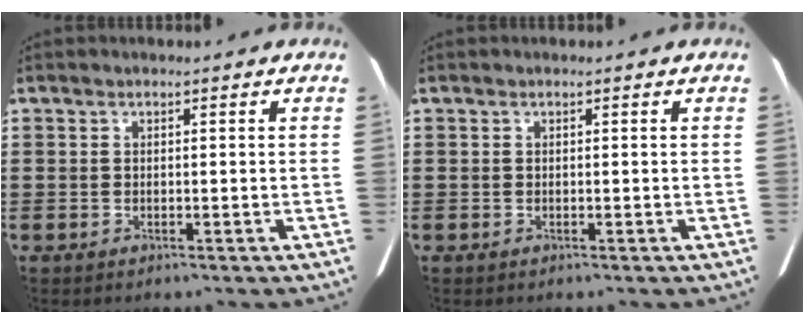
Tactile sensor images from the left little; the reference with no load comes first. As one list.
[{"total": 0.0}]